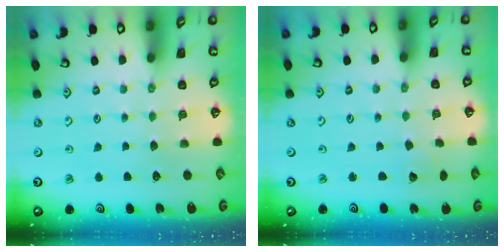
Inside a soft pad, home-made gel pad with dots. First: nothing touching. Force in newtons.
{"total": 1.4, "press": 1.4, "slide": 0.1}